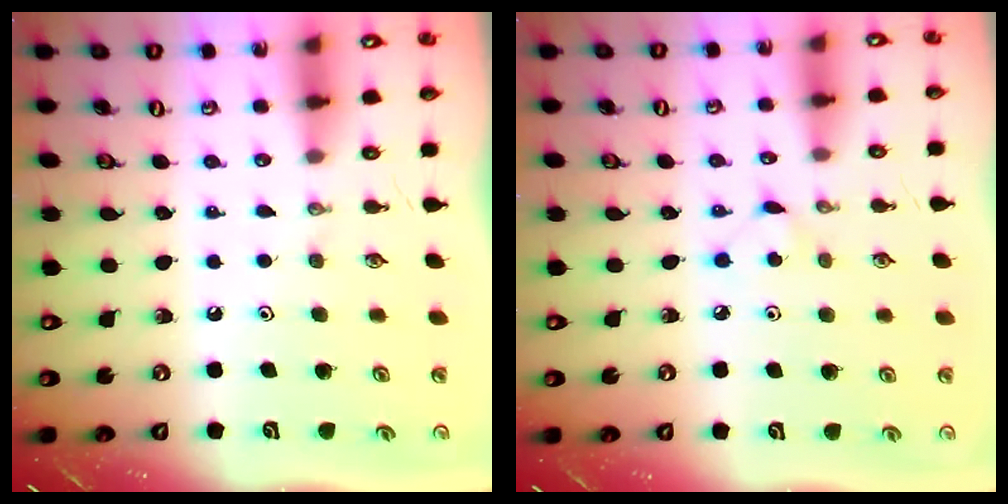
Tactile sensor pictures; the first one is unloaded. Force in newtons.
{"total": 2.8, "press": 2.8, "slide": 0.4}